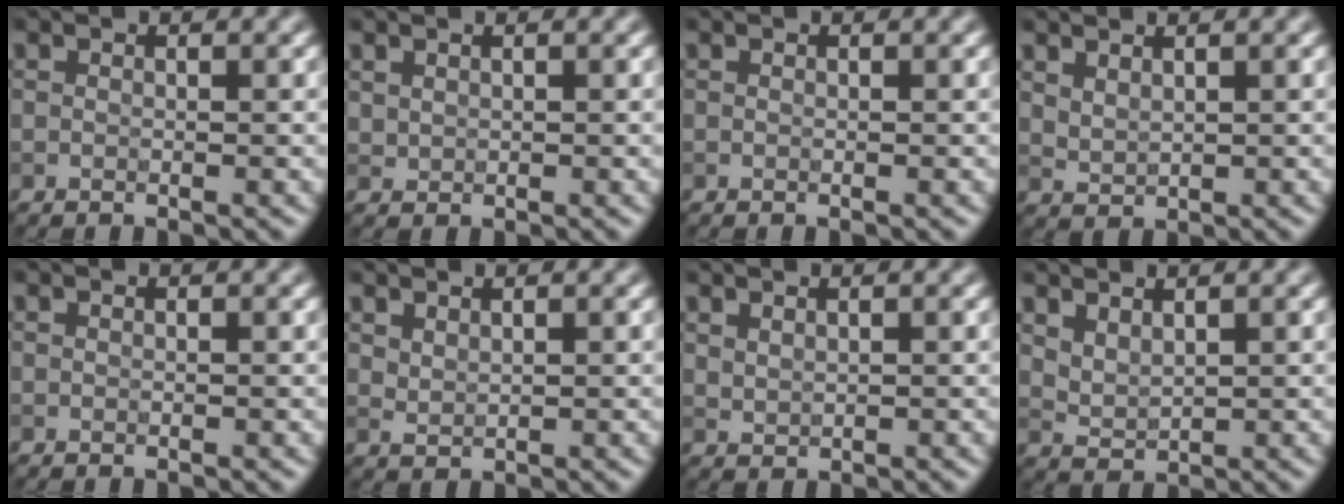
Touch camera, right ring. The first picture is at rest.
{"total": 0.7, "force": [0.5, 0.5, 0.1], "torque": [-0.002, -0.002, 0.017]}
{"total": 0.0}
{"total": 1.3, "force": [1.1, 0.5, 0.5], "torque": [-0.015, -0.001, 0.028]}
{"total": 0.0}
{"total": 1.2, "force": [1.0, 0.4, 0.4], "torque": [-0.013, -0.002, 0.025]}
{"total": 1.0, "force": [0.8, 0.4, 0.3], "torque": [-0.011, -0.002, 0.023]}
{"total": 2.0, "force": [1.5, 0.9, 1.0], "torque": [-0.023, -0.001, 0.035]}